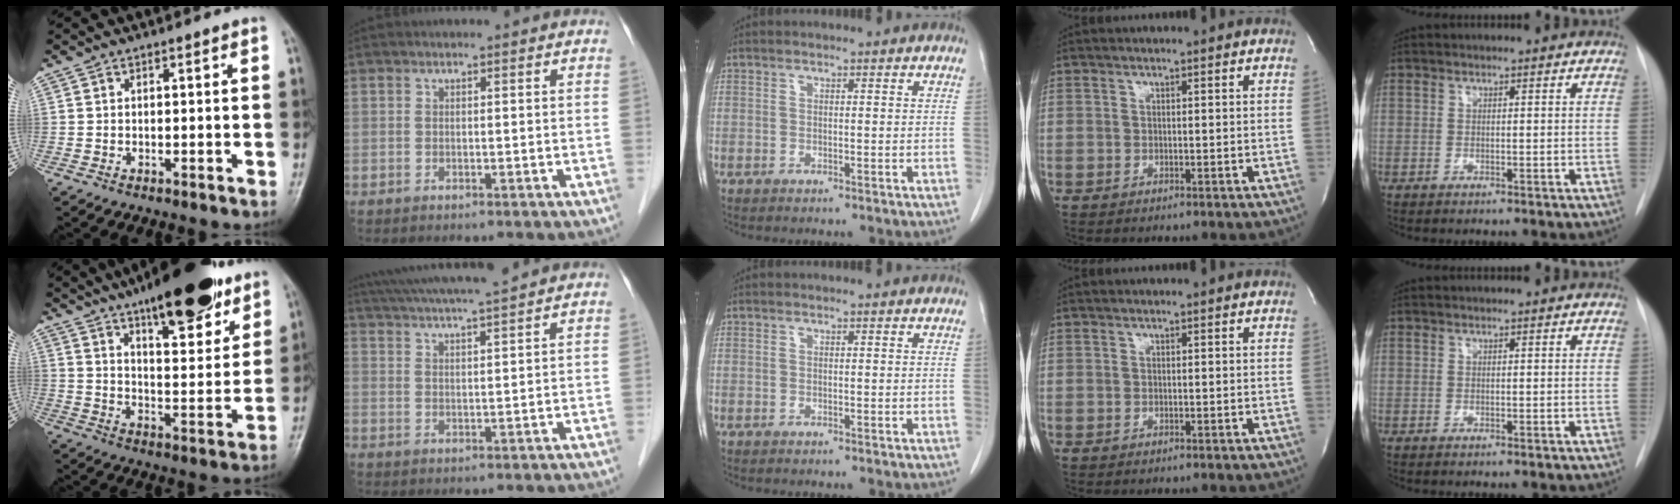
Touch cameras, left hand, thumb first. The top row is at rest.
{"thumb": {"total": 20.8, "force": [14.1, 6.7, 13.7], "torque": [-0.165, -0.061, 0.214]}, "index": {"total": 12.6, "force": [11.2, -0.3, 5.7], "torque": [-0.106, 0.025, 0.172]}}